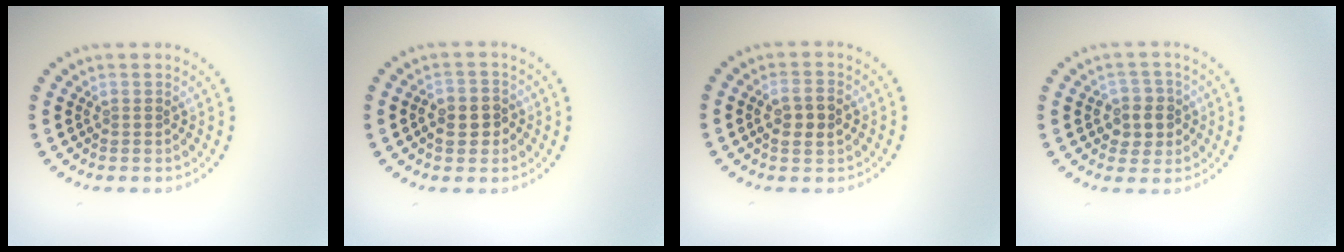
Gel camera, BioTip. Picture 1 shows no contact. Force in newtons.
{"total": 2.8, "press": 2.7, "slide": 0.6}
{"total": 2.7, "press": 2.7, "slide": 0.5}
{"total": 2.9, "press": 2.7, "slide": 0.9}